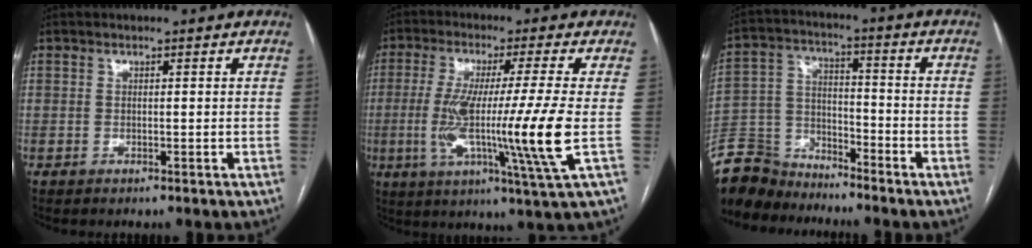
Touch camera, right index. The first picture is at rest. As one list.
[{"total": 15.7, "force": [-2.0, -1.6, 15.4], "torque": [-0.292, -0.030, -0.043]}, {"total": 10.0, "force": [-9.4, 3.4, 0.4], "torque": [-0.016, 0.015, -0.186]}]